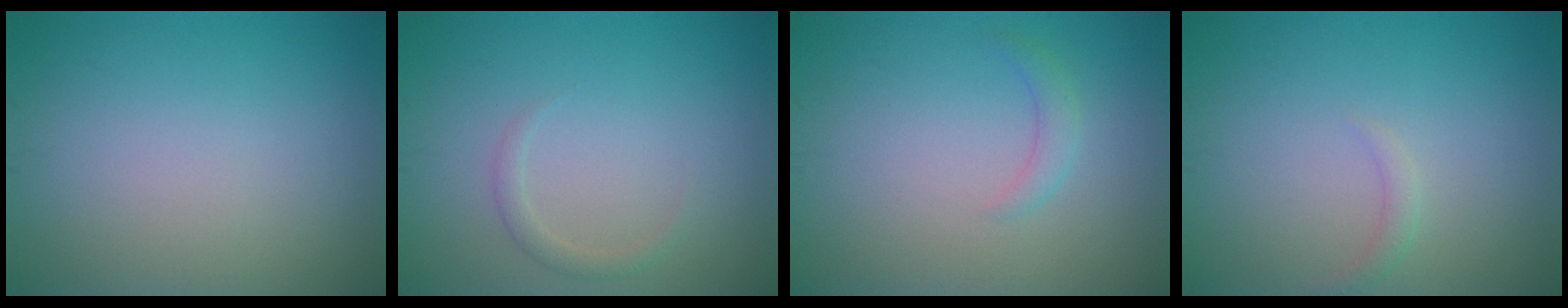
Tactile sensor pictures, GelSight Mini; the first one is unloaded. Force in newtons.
{"total": 1.0, "press": 1.0, "slide": 0.1}
{"total": 1.3, "press": 1.3, "slide": 0.0}
{"total": 0.9, "press": 0.9, "slide": 0.1}